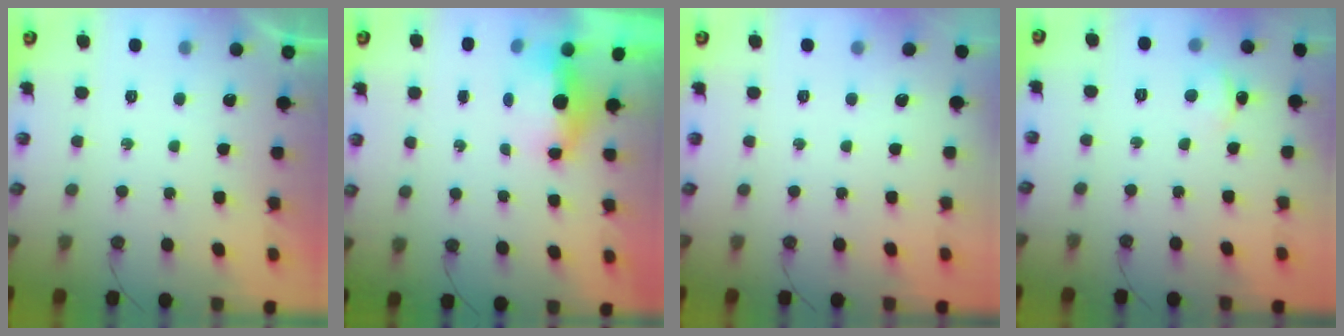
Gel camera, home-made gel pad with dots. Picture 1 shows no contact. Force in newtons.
{"total": 7.1, "press": 5.6, "slide": 4.5}
{"total": 0.0}
{"total": 3.6, "press": 3.5, "slide": 0.5}